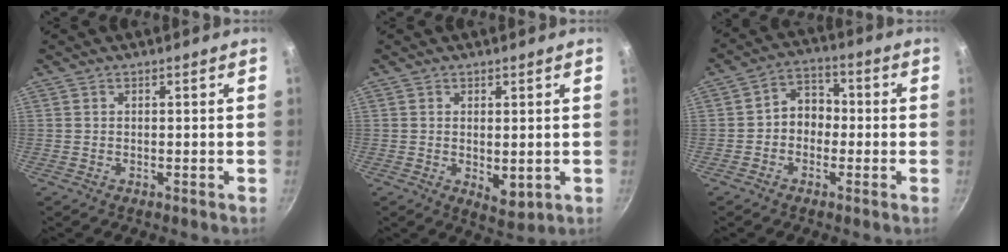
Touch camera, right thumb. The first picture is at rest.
{"total": 4.4, "force": [-0.1, 2.3, 3.8], "torque": [-0.055, -0.015, 0.004]}
{"total": 6.3, "force": [-1.0, 5.1, 3.5], "torque": [-0.015, 0.025, -0.030]}